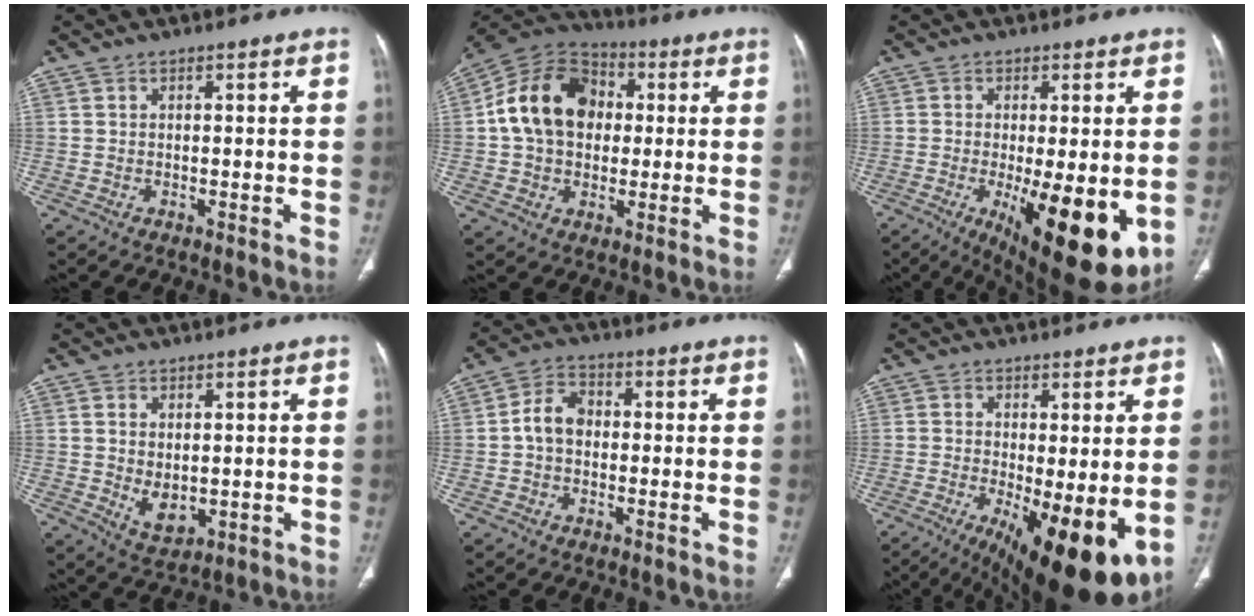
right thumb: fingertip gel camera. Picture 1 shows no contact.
{"total": 16.6, "force": [1.7, 12.5, 10.8], "torque": [-0.167, 0.026, 0.021]}
{"total": 16.7, "force": [-4.0, 5.6, 15.2], "torque": [-0.194, -0.027, -0.037]}
{"total": 5.2, "force": [0.1, 3.2, 4.0], "torque": [-0.063, -0.012, 0.018]}
{"total": 5.8, "force": [-0.3, 4.3, 3.8], "torque": [-0.058, 0.019, -0.016]}
{"total": 15.9, "force": [-3.8, 5.4, 14.4], "torque": [-0.191, -0.027, -0.036]}